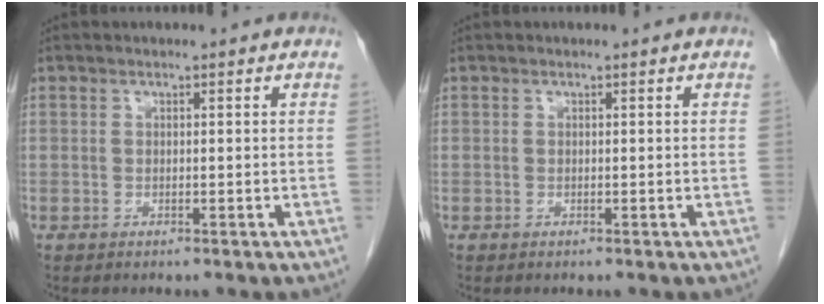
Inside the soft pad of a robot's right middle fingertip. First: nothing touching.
{"total": 0.0}